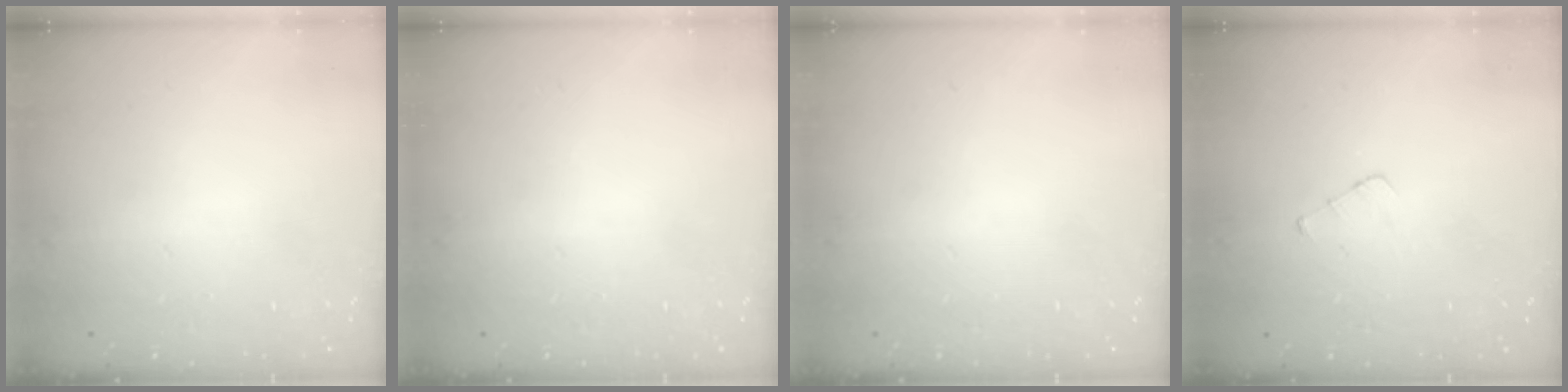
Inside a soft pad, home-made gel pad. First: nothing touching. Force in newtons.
{"total": 0.0}
{"total": 0.0}
{"total": 2.7, "press": 2.7, "slide": 0.3}